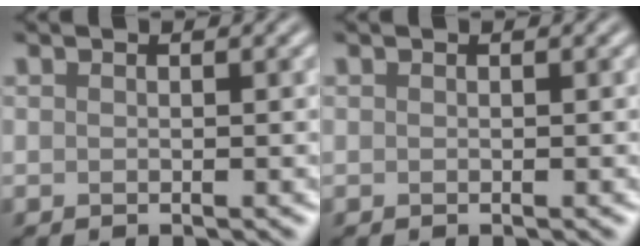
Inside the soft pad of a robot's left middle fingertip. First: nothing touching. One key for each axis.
{"total": 0.0}